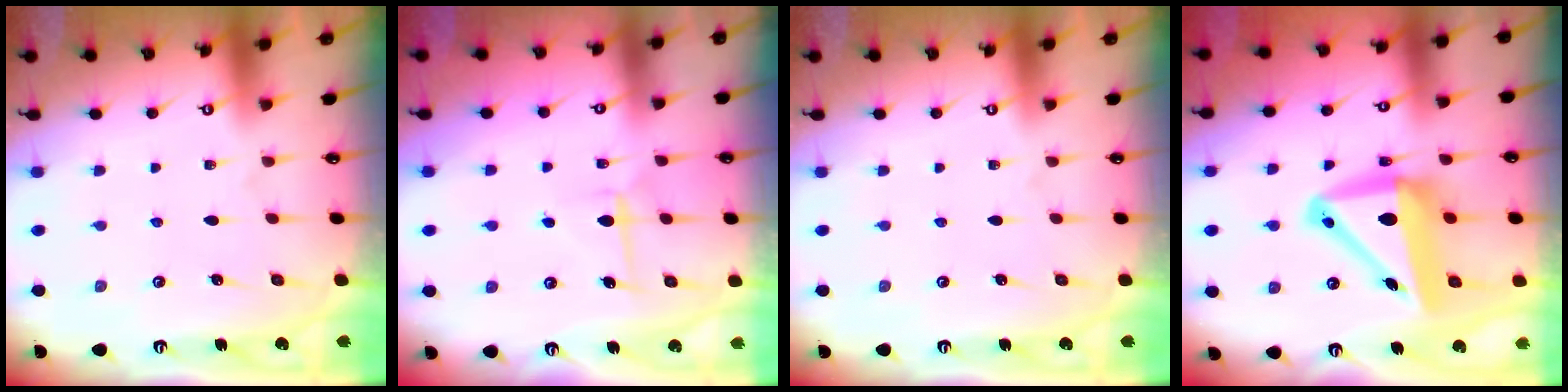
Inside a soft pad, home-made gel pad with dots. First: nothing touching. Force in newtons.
{"total": 6.5, "press": 6.4, "slide": 1.3}
{"total": 0.0}
{"total": 14.0, "press": 13.7, "slide": 2.8}